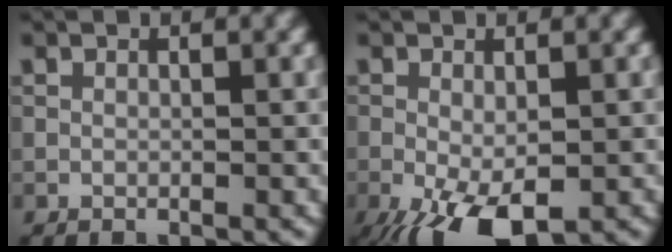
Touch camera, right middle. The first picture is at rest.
{"total": 6.5, "force": [-2.9, 2.6, 5.1], "torque": [-0.106, -0.017, -0.047]}